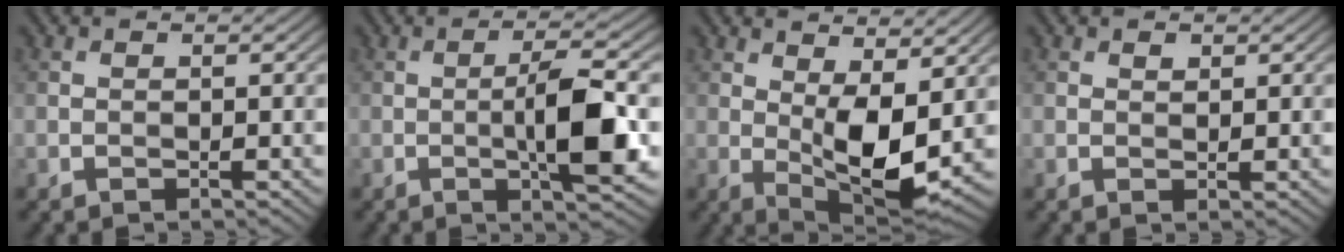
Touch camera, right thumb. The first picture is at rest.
{"total": 7.8, "force": [-1.1, 1.5, 7.6], "torque": [-0.126, 0.009, -0.022]}
{"total": 8.9, "force": [1.0, 3.8, 8.0], "torque": [-0.143, -0.010, 0.023]}
{"total": 0.7, "force": [0.5, 0.5, 0.3], "torque": [-0.004, -0.003, 0.009]}